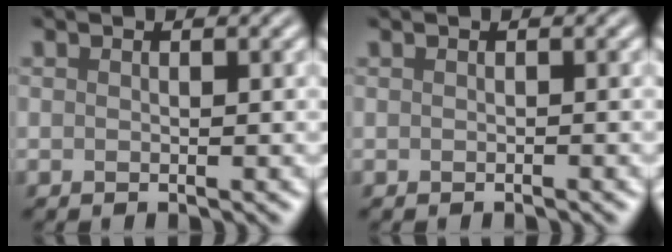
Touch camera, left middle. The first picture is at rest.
{"total": 0.0}